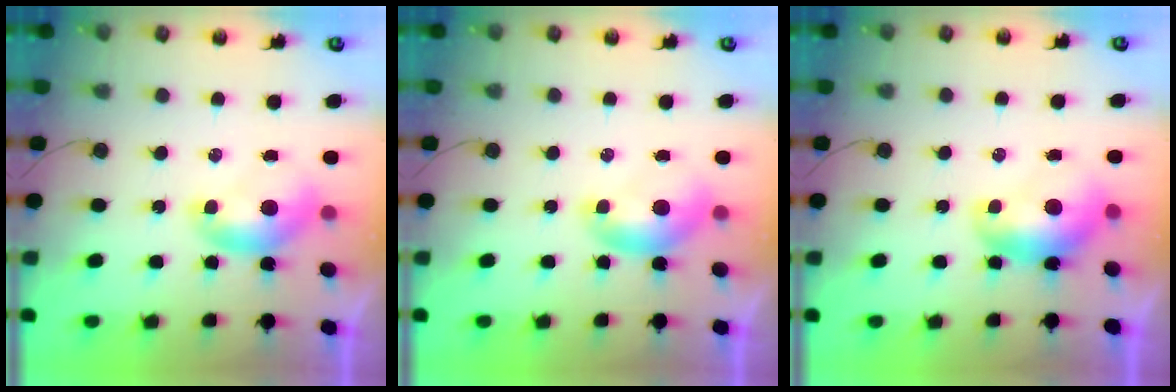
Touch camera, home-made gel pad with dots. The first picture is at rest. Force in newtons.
{"total": 0.0}
{"total": 1.3, "press": 1.2, "slide": 0.4}